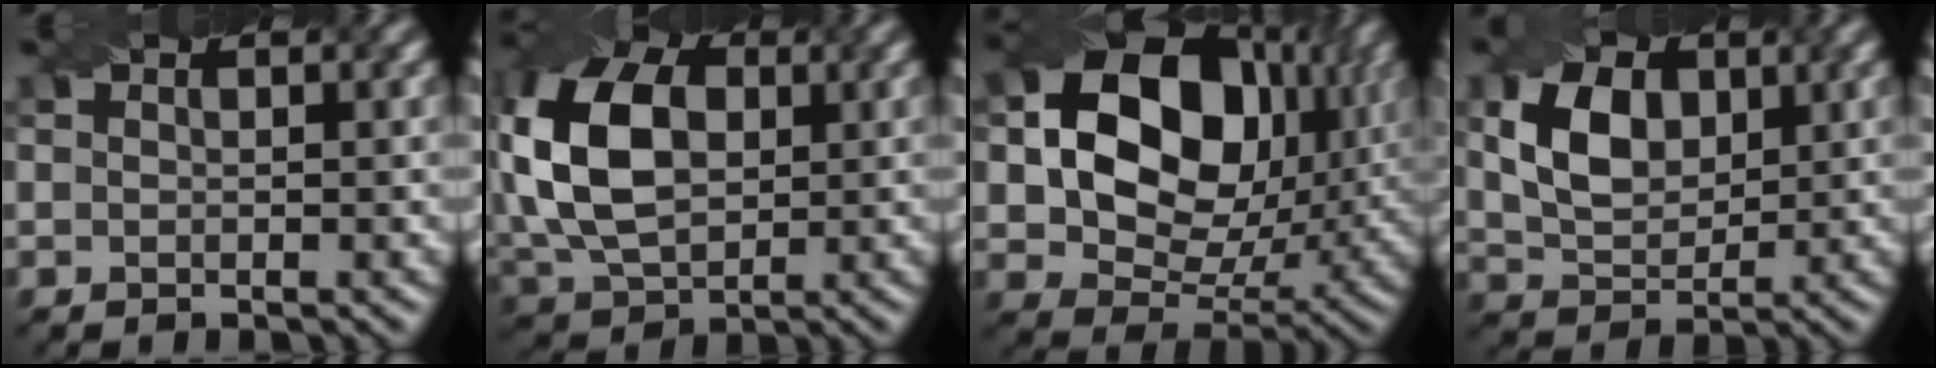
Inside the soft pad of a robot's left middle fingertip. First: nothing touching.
{"total": 12.9, "force": [1.5, 8.5, 9.5], "torque": [-0.228, 0.011, 0.025]}
{"total": 14.7, "force": [2.9, 10.5, 9.8], "torque": [-0.166, 0.002, 0.056]}
{"total": 5.6, "force": [1.6, 3.8, 3.8], "torque": [-0.080, 0.004, 0.029]}